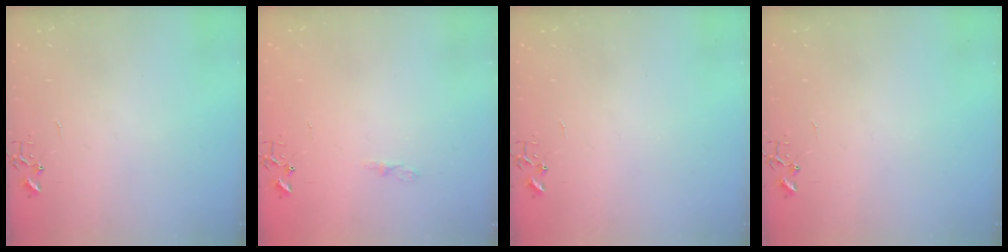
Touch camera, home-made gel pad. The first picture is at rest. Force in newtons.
{"total": 4.0, "press": 4.0, "slide": 0.6}
{"total": 0.0}
{"total": 0.0}